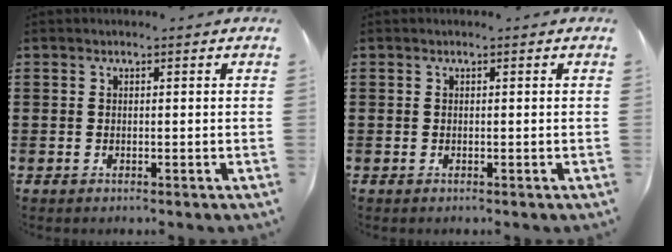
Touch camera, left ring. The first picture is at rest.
{"total": 0.0}